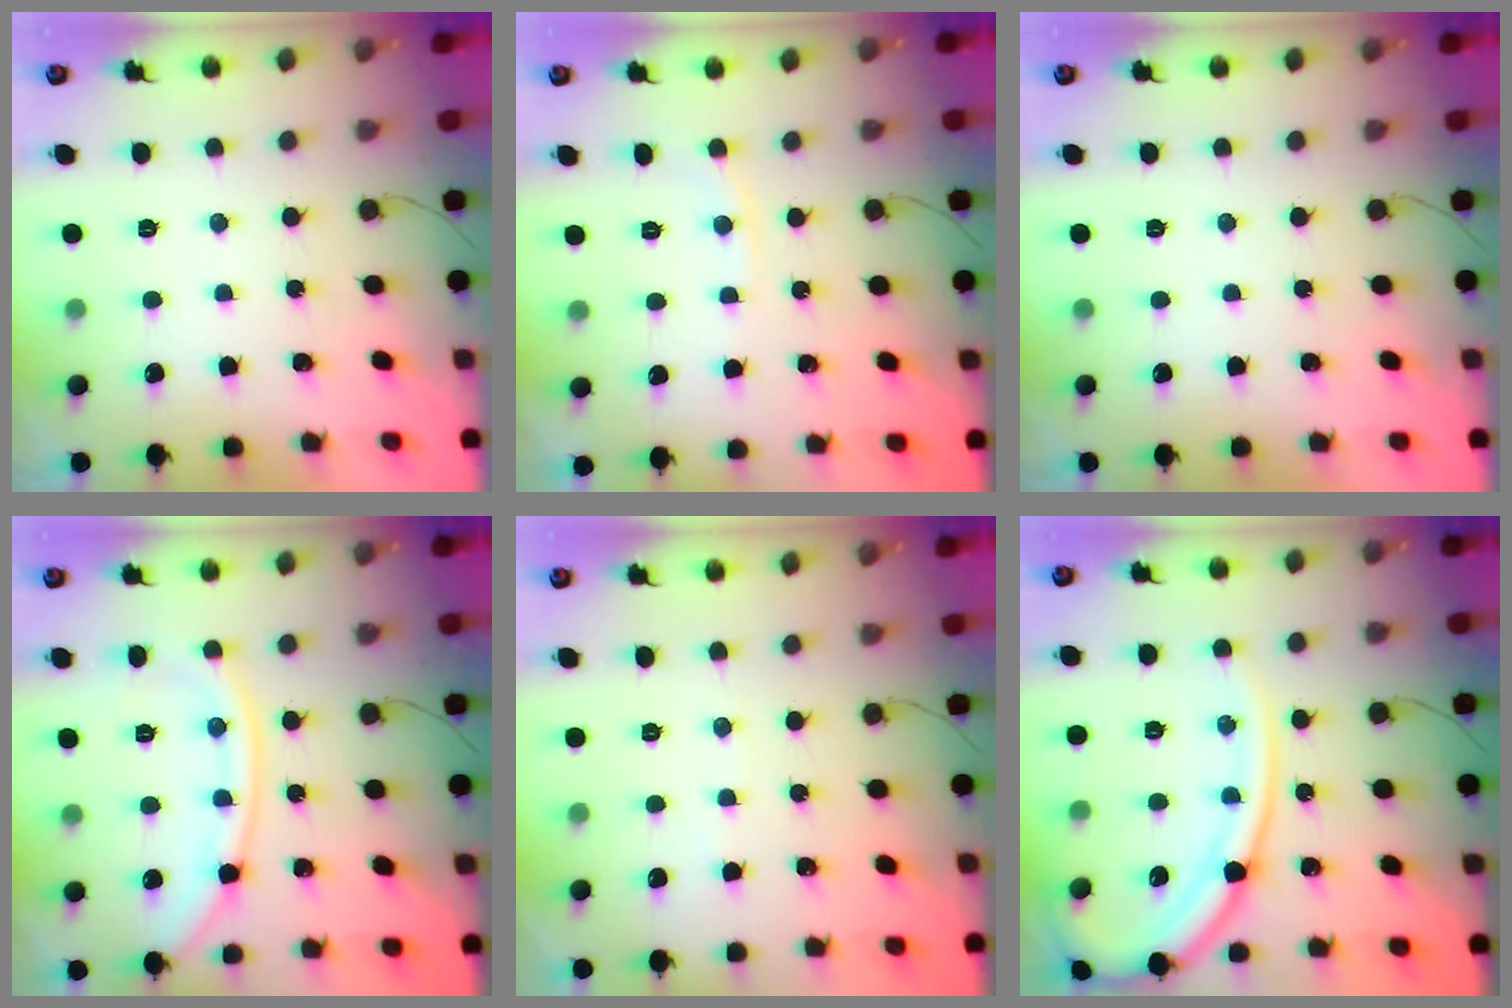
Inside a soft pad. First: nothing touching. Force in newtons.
{"total": 3.4, "press": 3.4, "slide": 0.5}
{"total": 0.0}
{"total": 11.7, "press": 11.6, "slide": 0.9}
{"total": 1.8, "press": 1.7, "slide": 0.2}
{"total": 16.0, "press": 15.9, "slide": 1.7}